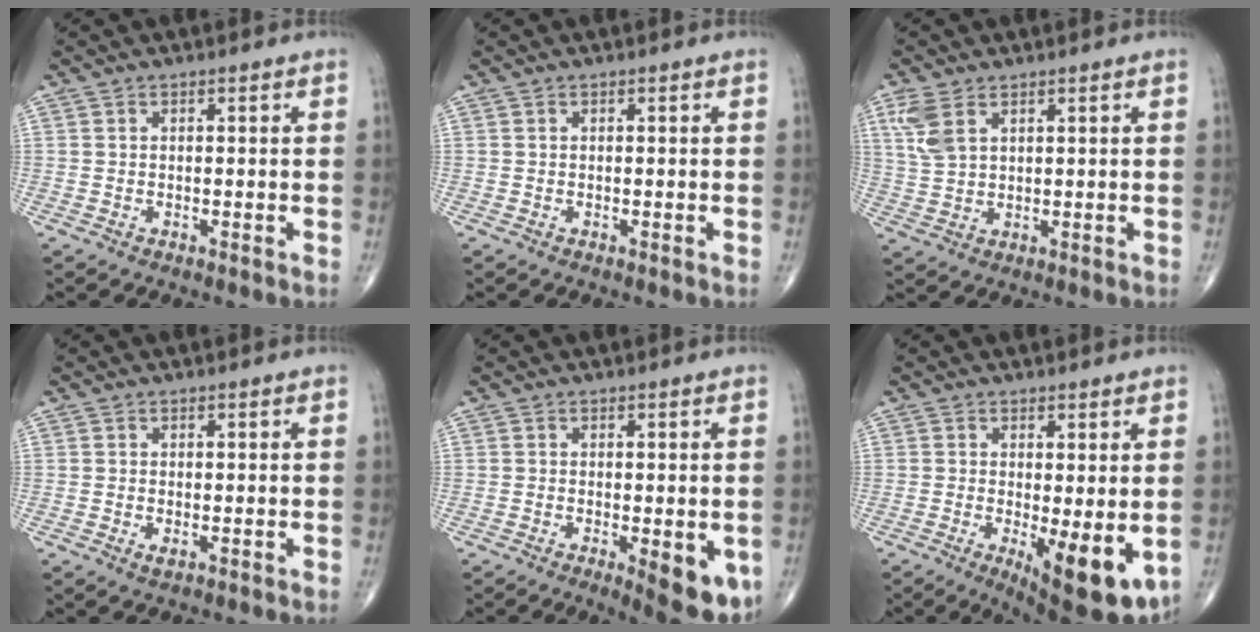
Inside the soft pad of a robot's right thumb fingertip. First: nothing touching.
{"total": 0.0}
{"total": 5.7, "force": [2.8, 3.0, 4.0], "torque": [-0.094, -0.002, 0.067]}
{"total": 0.9, "force": [-0.2, 0.4, 0.8], "torque": [-0.015, -0.004, -0.002]}
{"total": 8.9, "force": [-2.7, 3.2, 7.8], "torque": [-0.089, -0.016, -0.031]}
{"total": 10.8, "force": [-2.3, 3.5, 10.0], "torque": [-0.133, -0.026, -0.022]}